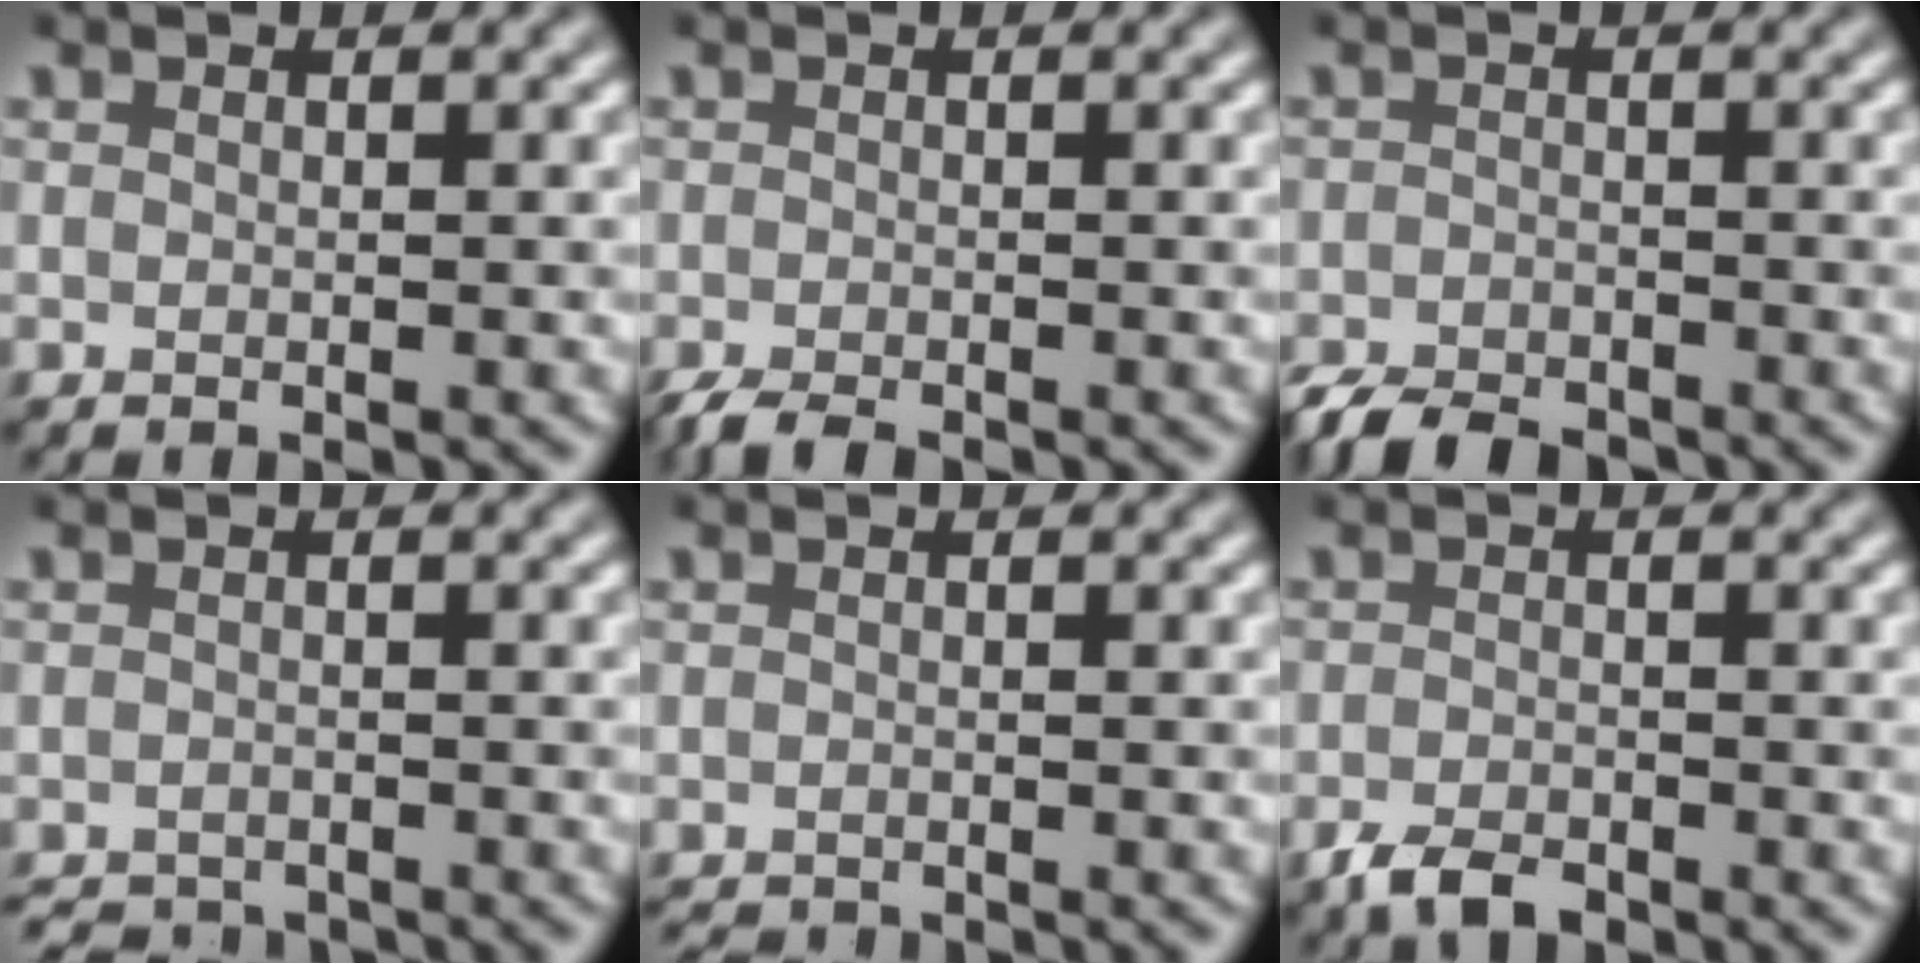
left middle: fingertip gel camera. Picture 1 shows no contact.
{"total": 2.1, "force": [-1.9, 0.3, 1.0], "torque": [-0.017, -0.005, -0.034]}
{"total": 3.6, "force": [-3.3, 1.1, 1.1], "torque": [-0.016, -0.009, -0.064]}
{"total": 2.9, "force": [-2.8, 0.6, 0.4], "torque": [-0.005, -0.009, -0.047]}
{"total": 1.7, "force": [-1.7, 0.2, 0.2], "torque": [0.003, -0.008, -0.027]}
{"total": 2.4, "force": [-1.8, 1.0, 1.3], "torque": [-0.028, -0.002, -0.037]}